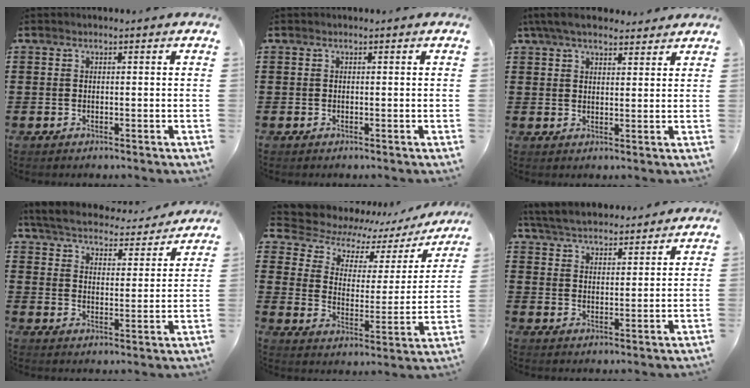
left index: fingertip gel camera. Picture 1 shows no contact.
{"total": 0.0}
{"total": 5.3, "force": [4.4, 1.6, 2.4], "torque": [-0.059, 0.000, 0.083]}
{"total": 5.3, "force": [5.2, 0.1, 1.0], "torque": [-0.046, -0.037, 0.088]}
{"total": 5.4, "force": [4.0, 3.1, 1.9], "torque": [-0.055, -0.030, 0.064]}
{"total": 5.1, "force": [4.9, 0.9, 0.8], "torque": [-0.036, -0.017, 0.089]}